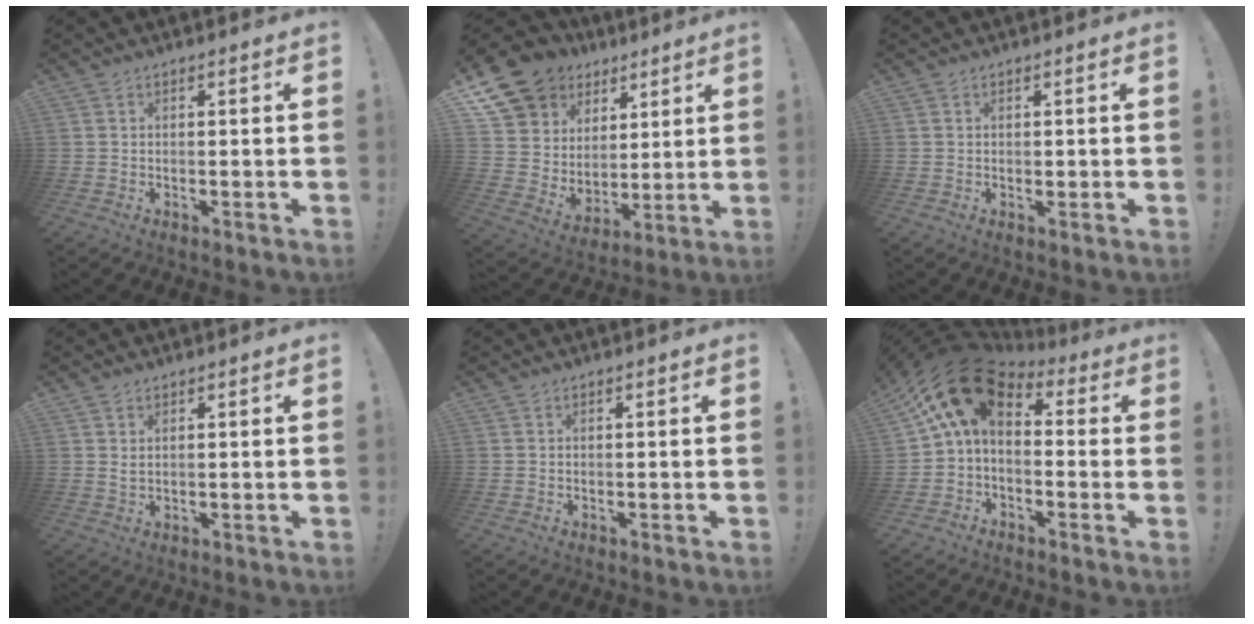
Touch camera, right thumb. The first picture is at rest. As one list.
[{"total": 14.3, "force": [9.4, 10.1, 3.6], "torque": [-0.066, -0.068, 0.199]}, {"total": 0.6, "force": [0.1, 0.6, 0.2], "torque": [0.006, -0.001, 0.000]}, {"total": 1.7, "force": [1.1, 0.8, 1.1], "torque": [-0.016, -0.002, 0.019]}, {"total": 0.0}, {"total": 15.0, "force": [5.6, 8.5, 10.9], "torque": [-0.204, -0.018, 0.101]}]